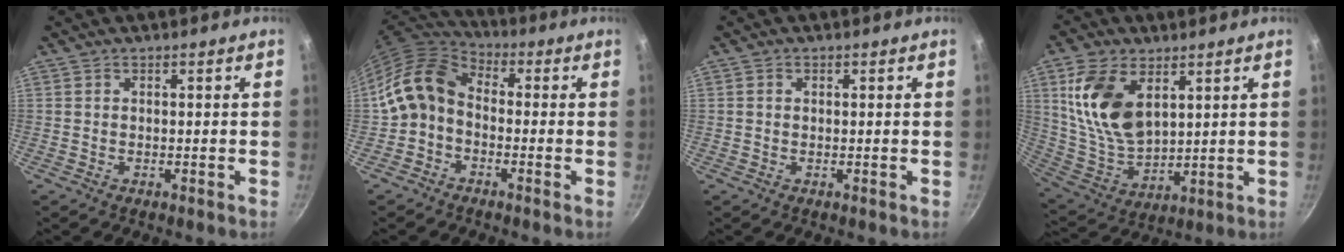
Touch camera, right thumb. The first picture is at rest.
{"total": 9.9, "force": [-1.6, 7.6, 6.2], "torque": [-0.105, 0.041, -0.051]}
{"total": 0.7, "force": [0.1, 0.6, 0.4], "torque": [-0.005, 0.004, 0.002]}
{"total": 15.3, "force": [5.7, 8.9, 11.0], "torque": [-0.199, -0.033, 0.125]}